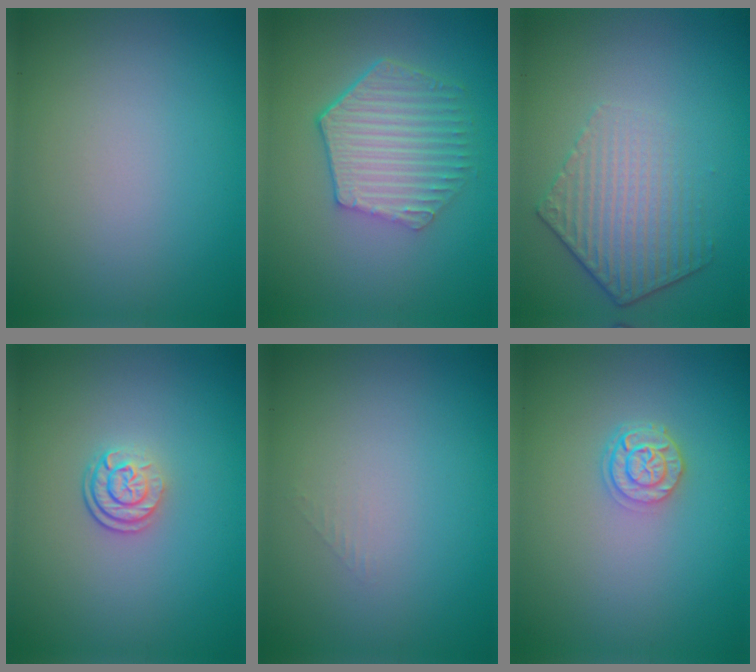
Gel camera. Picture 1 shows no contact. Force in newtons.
{"total": 5.7, "press": 4.2, "slide": 3.9}
{"total": 4.3, "press": 3.2, "slide": 2.9}
{"total": 2.6, "press": 1.9, "slide": 1.8}
{"total": 0.6, "press": 0.6, "slide": 0.0}
{"total": 2.4, "press": 1.9, "slide": 1.4}